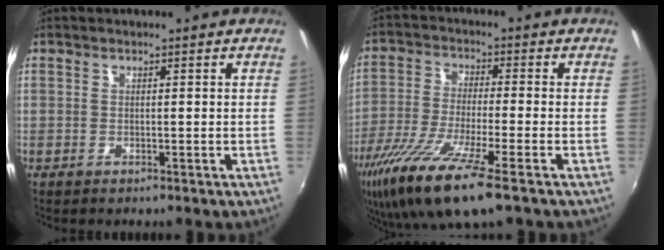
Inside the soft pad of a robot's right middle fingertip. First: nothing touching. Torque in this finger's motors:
{"motor_torque": [1.39, -0.75, 0.99, 0.21]}